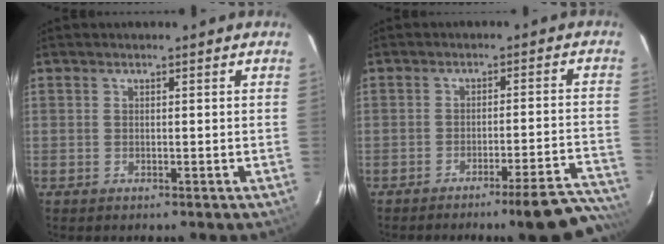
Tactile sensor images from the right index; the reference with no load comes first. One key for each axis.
{"total": 14.3, "fx": -13.1, "fy": -0.2, "fz": 5.5, "tx": -0.045, "ty": 0.016, "tz": -0.169}